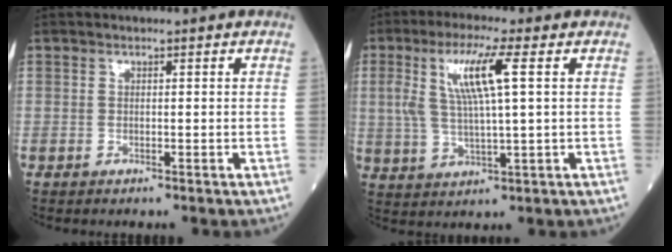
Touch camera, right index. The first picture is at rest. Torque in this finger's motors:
{"motor_torque": [0.43, 0.10, 0.22, 0.17]}